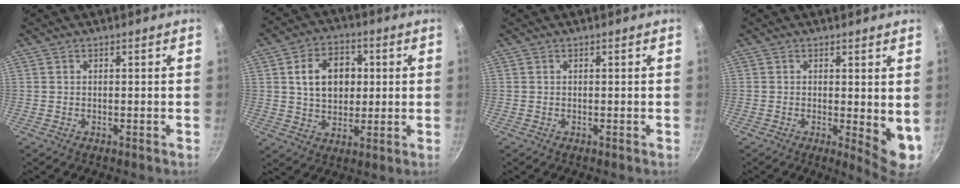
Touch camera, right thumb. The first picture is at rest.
{"total": 11.6, "force": [2.1, 8.5, 7.6], "torque": [-0.098, 0.005, 0.035]}
{"total": 0.0}
{"total": 6.6, "force": [0.4, 2.4, 6.1], "torque": [-0.076, -0.020, 0.007]}